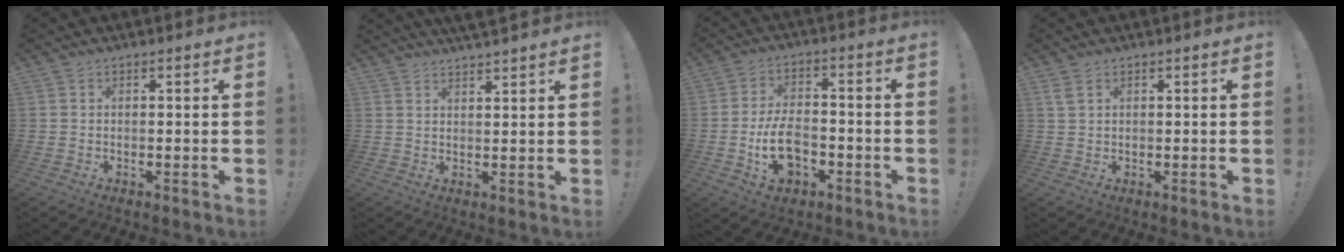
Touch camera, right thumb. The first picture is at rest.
{"total": 3.7, "force": [3.6, 0.2, 1.0], "torque": [-0.013, -0.023, 0.063]}
{"total": 12.4, "force": [-4.3, 7.9, 8.5], "torque": [-0.137, 0.022, -0.075]}
{"total": 2.7, "force": [1.5, 1.4, 1.7], "torque": [-0.026, -0.003, 0.027]}